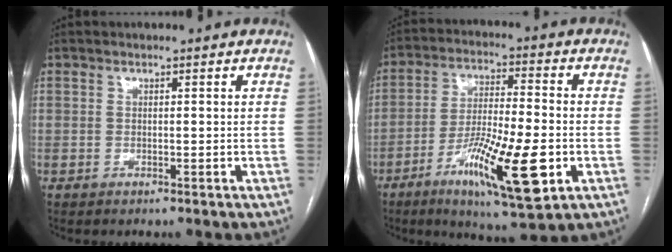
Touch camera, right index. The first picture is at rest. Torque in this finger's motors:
{"motor_torque": [1.14, -1.00, 0.89, 0.12]}